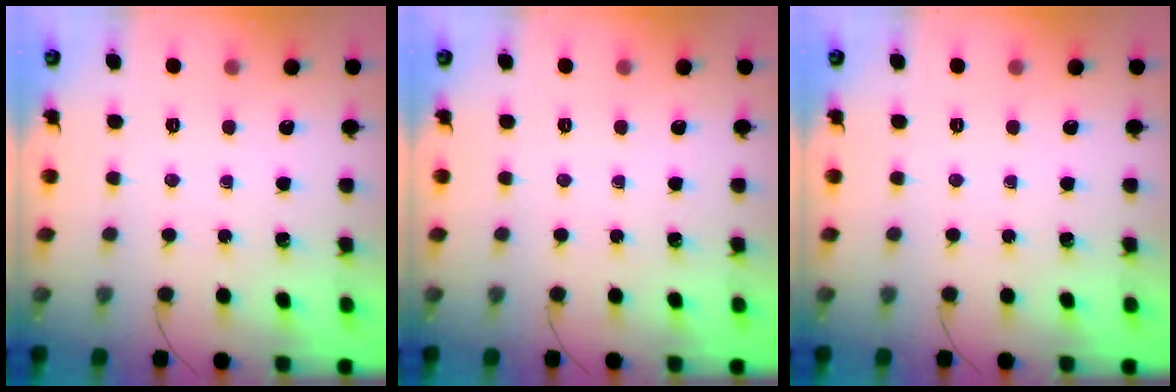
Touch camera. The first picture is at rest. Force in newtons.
{"total": 0.0}
{"total": 0.0}